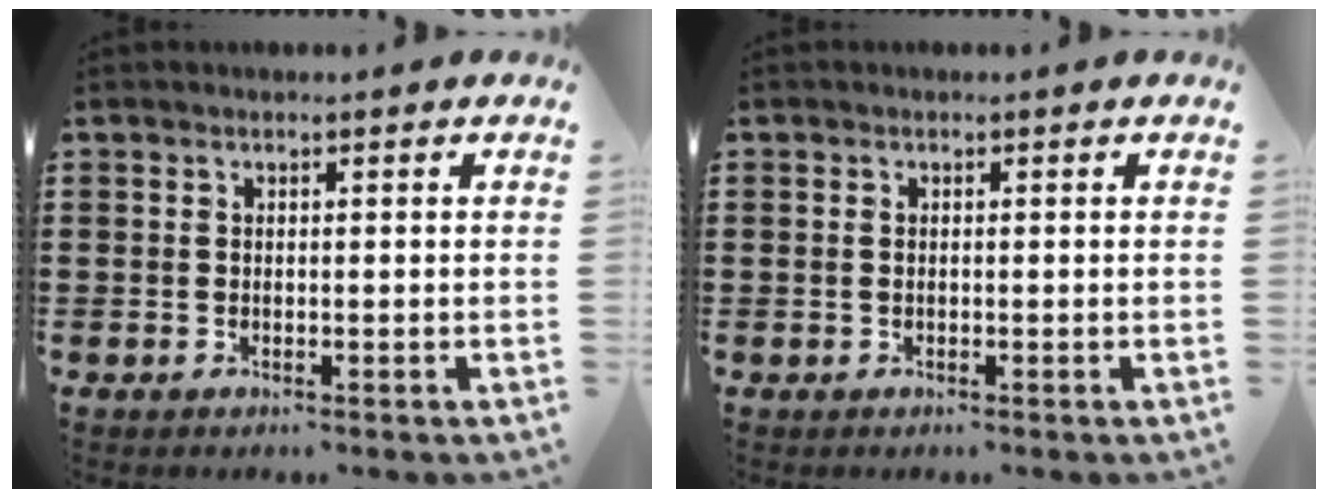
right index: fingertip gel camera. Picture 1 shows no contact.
{"total": 0.6, "force": [0.0, 0.3, 0.5], "torque": [-0.012, 0.001, 0.000]}